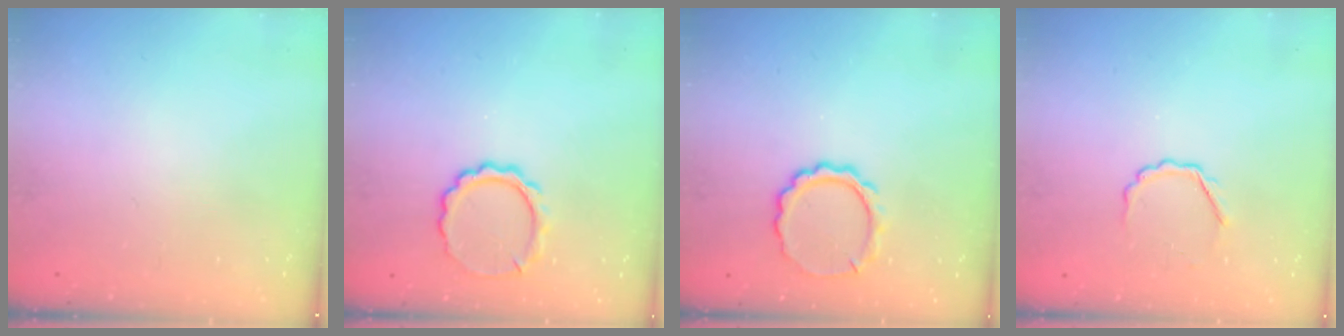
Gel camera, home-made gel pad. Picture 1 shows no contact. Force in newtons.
{"total": 7.6, "press": 7.5, "slide": 0.5}
{"total": 8.1, "press": 8.0, "slide": 0.6}
{"total": 3.8, "press": 3.8, "slide": 0.7}